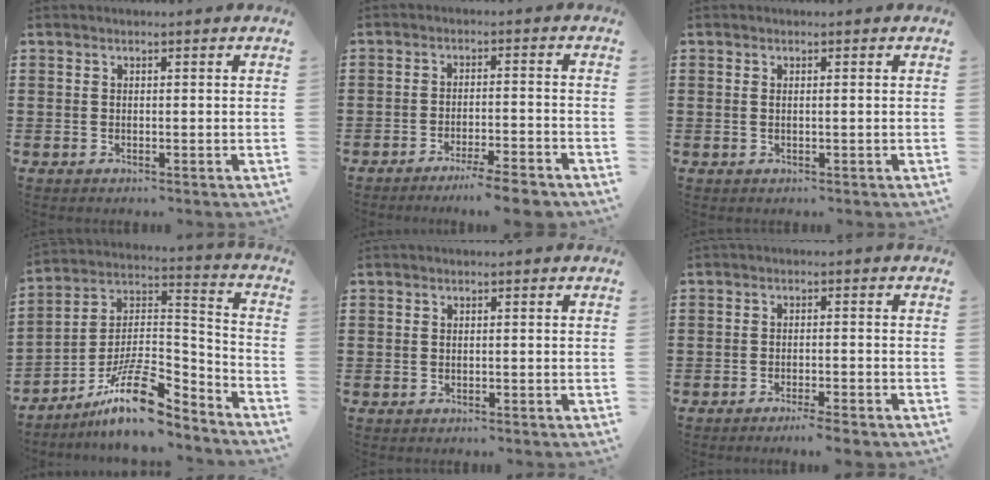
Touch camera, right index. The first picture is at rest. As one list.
[{"total": 5.0, "force": [-4.4, -0.2, 2.5], "torque": [-0.039, -0.008, -0.080]}, {"total": 0.6, "force": [0.1, 0.0, 0.6], "torque": [-0.011, -0.001, 0.001]}, {"total": 14.0, "force": [-9.1, 4.8, 9.5], "torque": [-0.181, 0.025, -0.163]}, {"total": 0.6, "force": [-0.4, 0.2, 0.3], "torque": [-0.009, -0.003, -0.007]}, {"total": 2.4, "force": [-2.1, -0.2, 1.2], "torque": [-0.020, 0.000, -0.038]}]